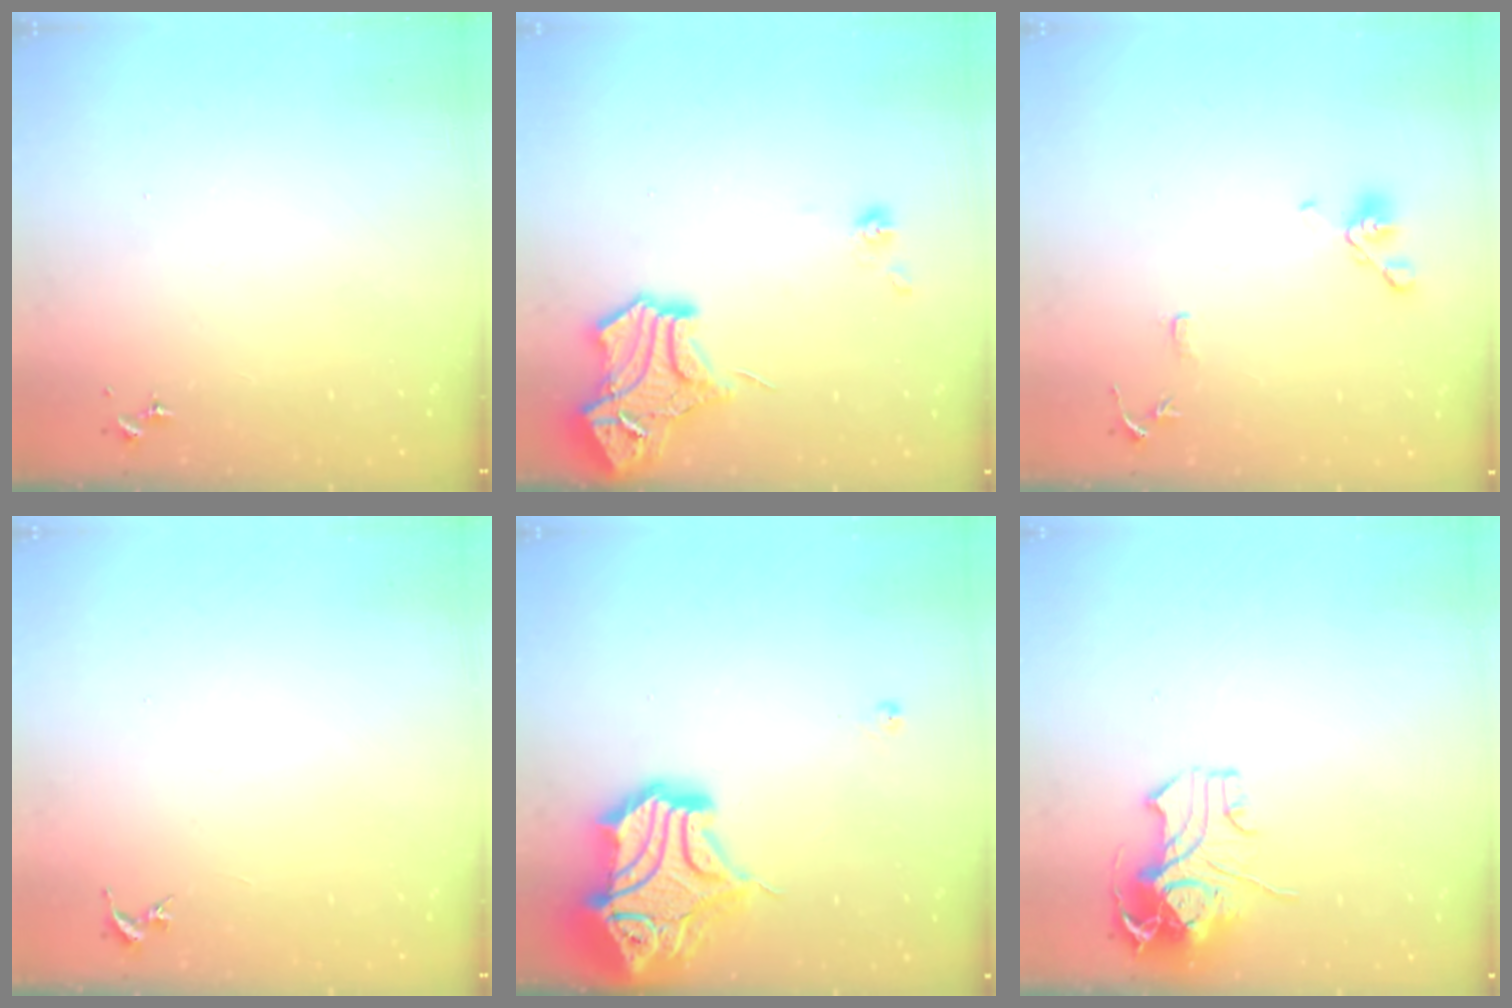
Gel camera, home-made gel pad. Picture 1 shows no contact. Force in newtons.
{"total": 15.5, "press": 15.4, "slide": 1.4}
{"total": 10.5, "press": 10.4, "slide": 1.9}
{"total": 0.0}
{"total": 19.6, "press": 19.4, "slide": 2.5}
{"total": 10.7, "press": 10.6, "slide": 1.8}